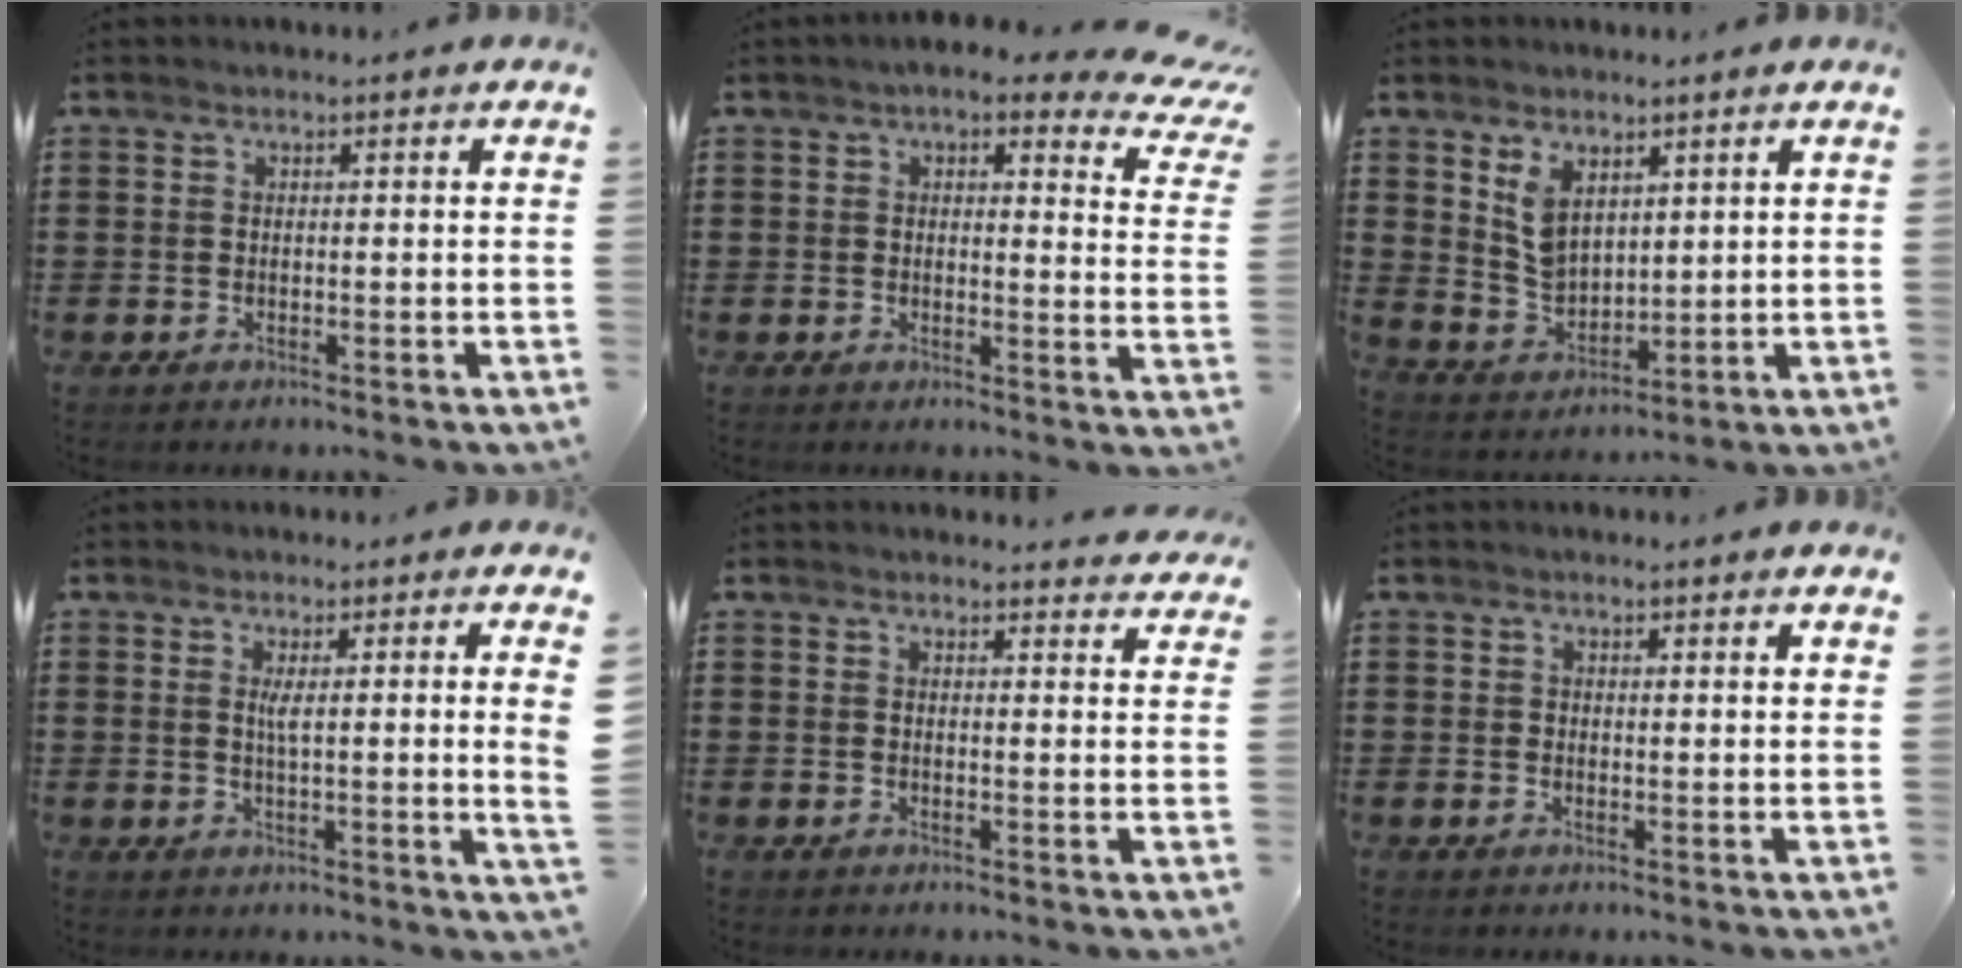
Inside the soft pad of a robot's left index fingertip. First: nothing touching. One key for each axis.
{"total": 4.4, "fx": 3.3, "fy": 1.6, "fz": 2.5, "tx": -0.047, "ty": -0.009, "tz": 0.053}
{"total": 5.7, "fx": 3.3, "fy": 3.8, "fz": 2.7, "tx": -0.068, "ty": 0.003, "tz": 0.064}
{"total": 3.3, "fx": 1.2, "fy": -0.5, "fz": 3.0, "tx": -0.065, "ty": -0.007, "tz": 0.017}
{"total": 2.2, "fx": 2.2, "fy": 0.1, "fz": 0.0, "tx": 0.001, "ty": -0.010, "tz": 0.040}
{"total": 1.3, "fx": 1.3, "fy": 0.3, "fz": 0.2, "tx": -0.006, "ty": 0.001, "tz": 0.025}